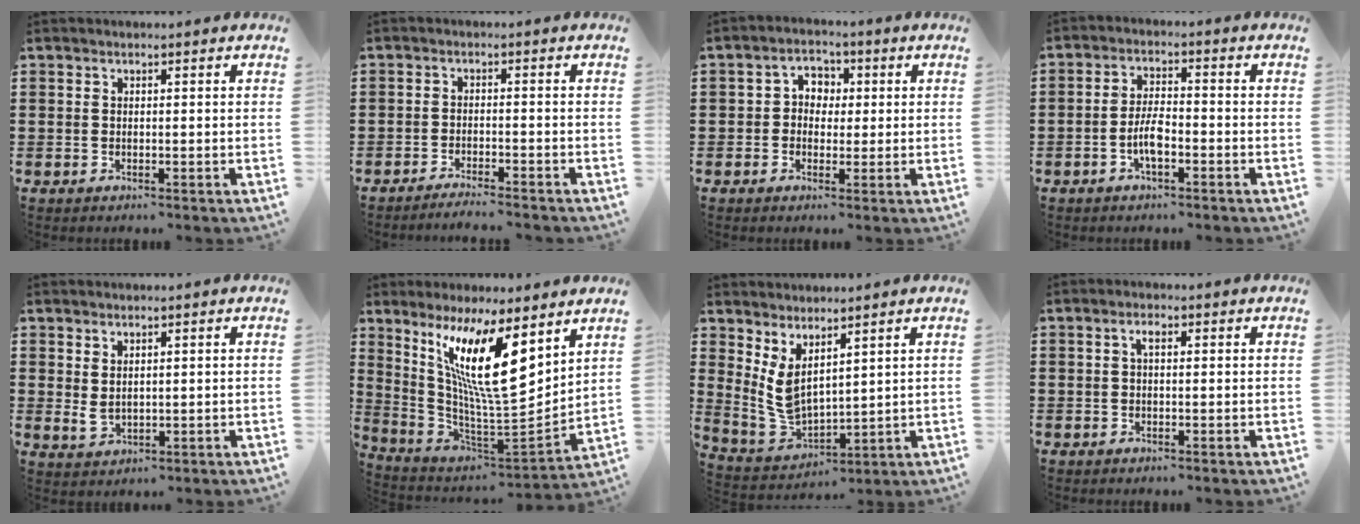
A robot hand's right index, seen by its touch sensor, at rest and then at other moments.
{"total": 2.1, "force": [-2.0, -0.3, 0.4], "torque": [-0.008, 0.002, -0.041]}
{"total": 3.2, "force": [-0.3, 3.0, 1.2], "torque": [-0.036, 0.015, -0.012]}
{"total": 4.6, "force": [-1.5, 1.6, 4.1], "torque": [-0.090, -0.001, -0.032]}
{"total": 2.4, "force": [1.4, 1.0, 1.6], "torque": [-0.039, -0.005, 0.027]}
{"total": 15.6, "force": [6.9, 3.9, 13.4], "torque": [-0.286, -0.032, 0.112]}
{"total": 5.3, "force": [2.6, 2.7, 3.8], "torque": [-0.110, -0.026, 0.044]}
{"total": 1.3, "force": [0.3, 0.6, 1.2], "torque": [-0.024, 0.006, 0.004]}